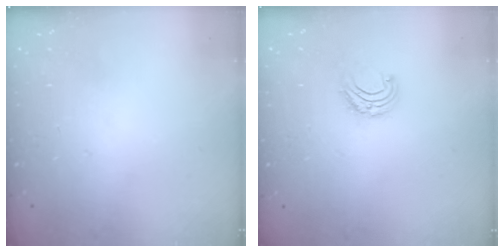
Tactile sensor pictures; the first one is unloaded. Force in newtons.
{"total": 6.3, "press": 6.3, "slide": 0.5}